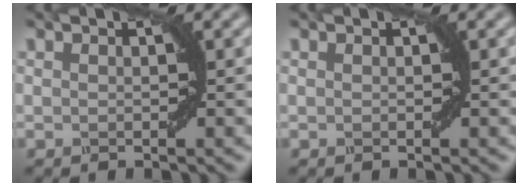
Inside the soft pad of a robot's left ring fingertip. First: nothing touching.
{"total": 0.0}